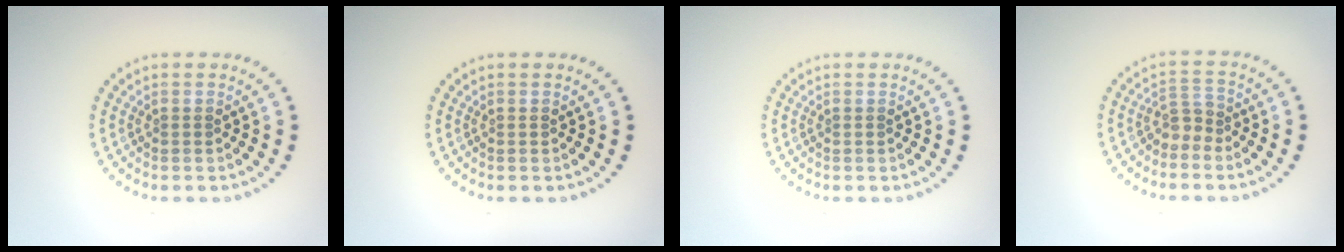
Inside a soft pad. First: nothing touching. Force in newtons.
{"total": 0.0}
{"total": 0.0}
{"total": 2.0, "press": 1.4, "slide": 1.4}